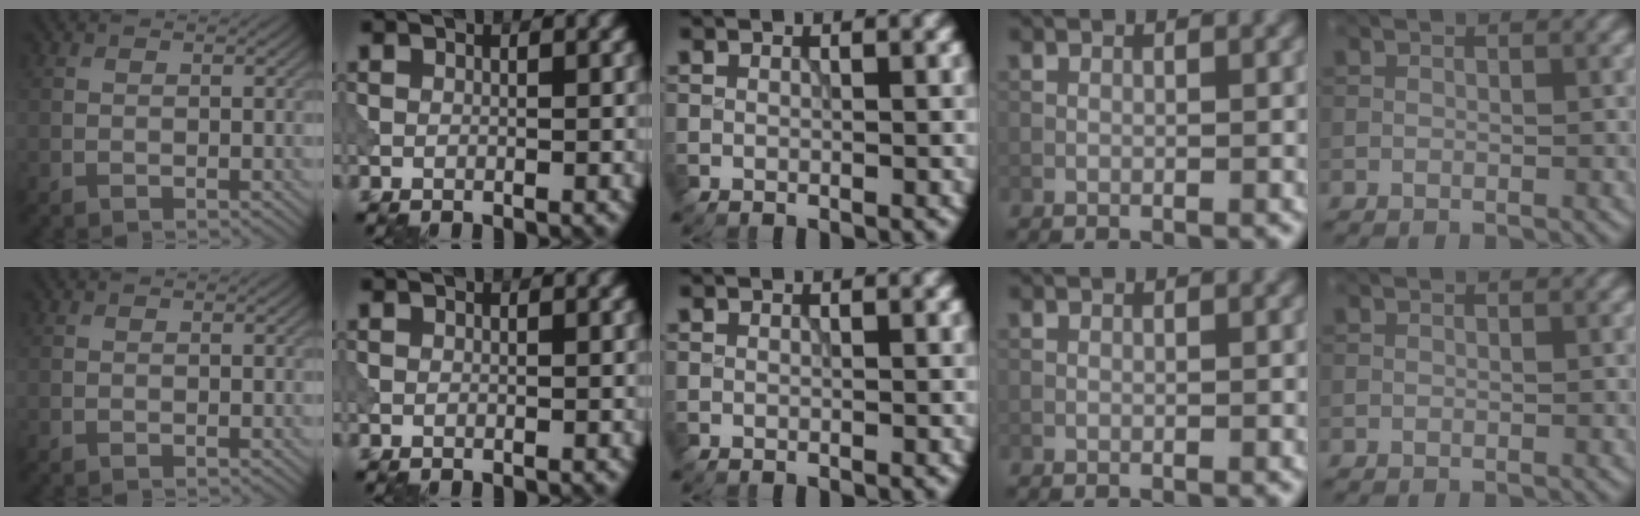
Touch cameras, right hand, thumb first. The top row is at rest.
{}